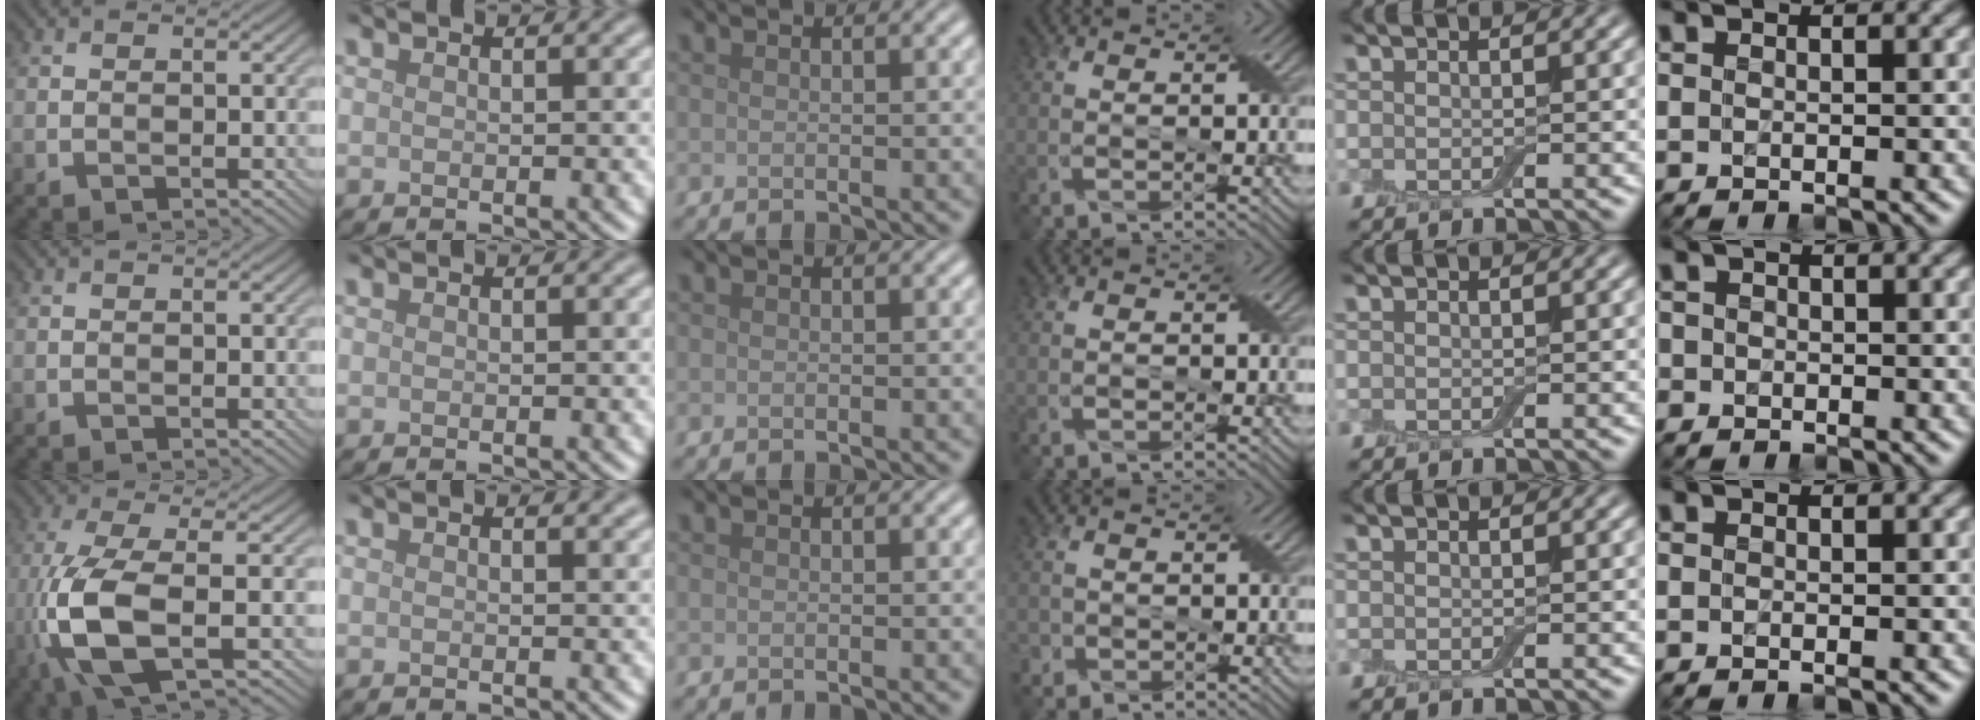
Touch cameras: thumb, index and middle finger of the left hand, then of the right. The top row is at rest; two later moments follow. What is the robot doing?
{"motion": "open", "object": "airpods case & airpods"}